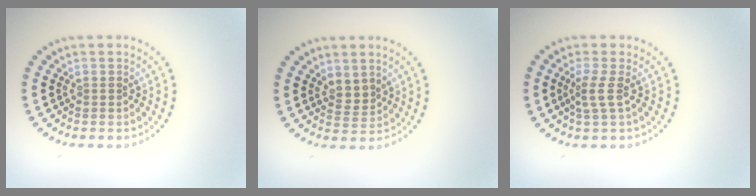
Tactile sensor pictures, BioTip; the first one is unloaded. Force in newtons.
{"total": 1.7, "press": 1.3, "slide": 1.1}
{"total": 1.7, "press": 1.3, "slide": 1.2}